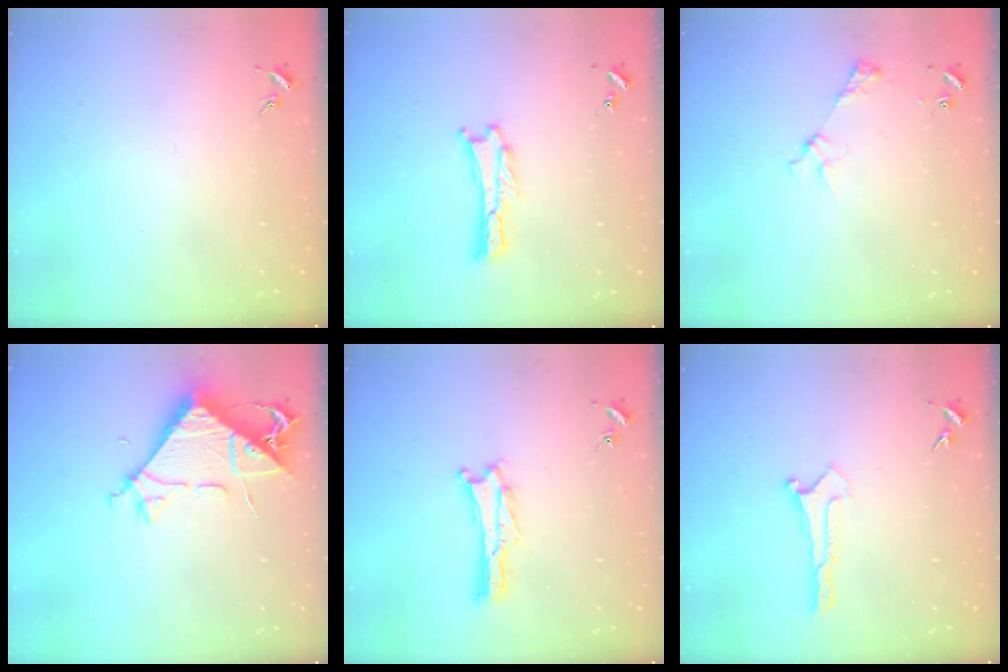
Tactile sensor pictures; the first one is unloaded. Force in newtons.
{"total": 0.6, "press": 0.5, "slide": 0.2}
{"total": 3.3, "press": 3.3, "slide": 0.3}
{"total": 8.2, "press": 8.1, "slide": 1.2}
{"total": 0.0}
{"total": 0.0}